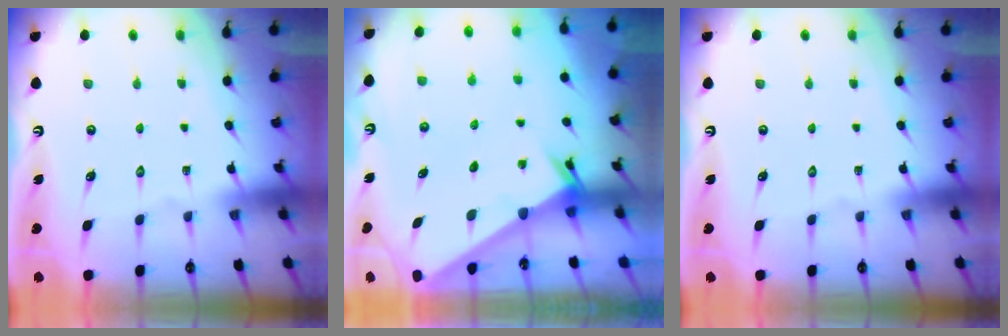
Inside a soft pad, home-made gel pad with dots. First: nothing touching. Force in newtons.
{"total": 2.4, "press": 2.4, "slide": 0.2}
{"total": 0.0}